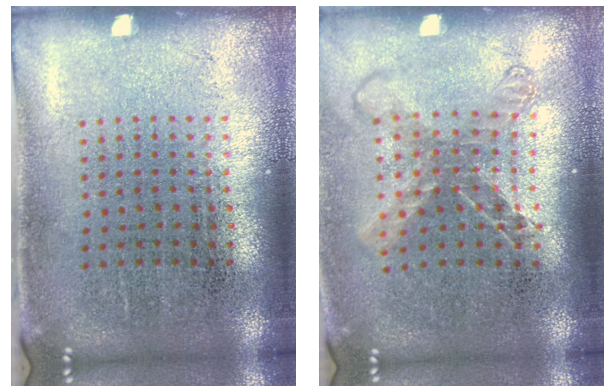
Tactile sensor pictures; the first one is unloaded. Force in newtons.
{"total": 1.5, "press": 1.3, "slide": 0.9}